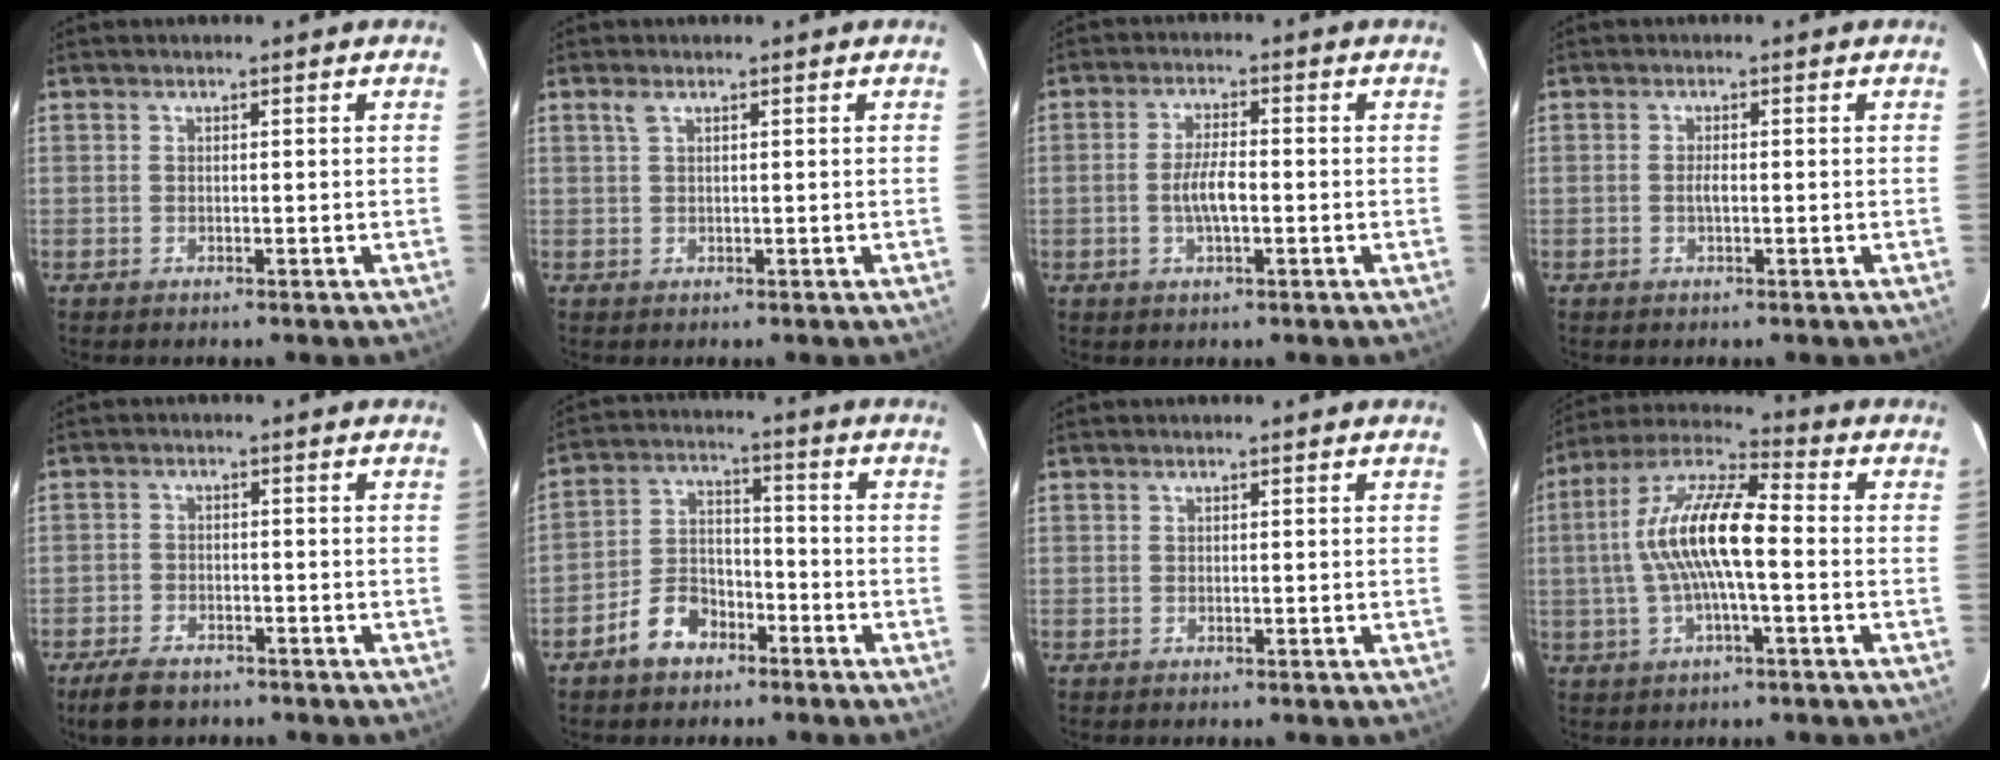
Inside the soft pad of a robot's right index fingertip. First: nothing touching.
{"total": 1.2, "force": [0.7, 0.3, 0.9], "torque": [-0.019, 0.005, 0.014]}
{"total": 5.0, "force": [-1.1, 1.4, 4.7], "torque": [-0.092, 0.002, -0.019]}
{"total": 1.3, "force": [-0.2, 0.3, 1.2], "torque": [-0.025, 0.001, -0.006]}
{"total": 6.6, "force": [-5.1, 3.0, 2.8], "torque": [-0.078, -0.002, -0.088]}
{"total": 8.4, "force": [-5.4, 5.2, 3.7], "torque": [-0.080, 0.025, -0.090]}
{"total": 0.0}
{"total": 14.2, "force": [-0.7, 3.7, 13.6], "torque": [-0.264, 0.017, -0.022]}